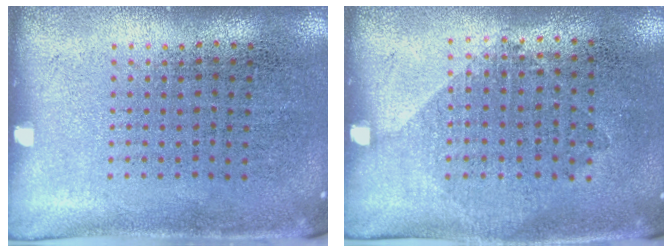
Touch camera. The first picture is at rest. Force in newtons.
{"total": 1.0, "press": 0.9, "slide": 0.5}